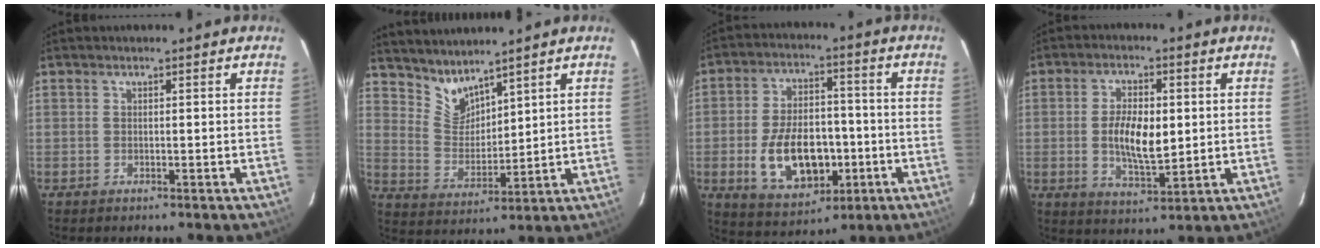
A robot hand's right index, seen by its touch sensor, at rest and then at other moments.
{"total": 6.4, "force": [5.9, 1.9, 1.8], "torque": [-0.030, -0.007, 0.123]}
{"total": 14.6, "force": [-3.7, 8.7, 11.2], "torque": [-0.222, 0.006, -0.041]}
{"total": 8.9, "force": [0.1, 4.1, 8.0], "torque": [-0.149, -0.002, 0.007]}